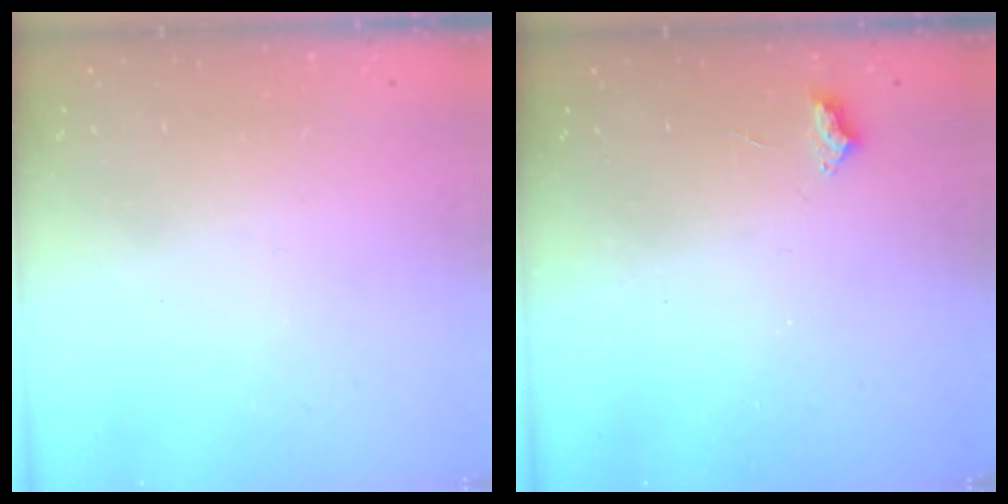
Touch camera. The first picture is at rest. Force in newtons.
{"total": 2.5, "press": 2.5, "slide": 0.4}